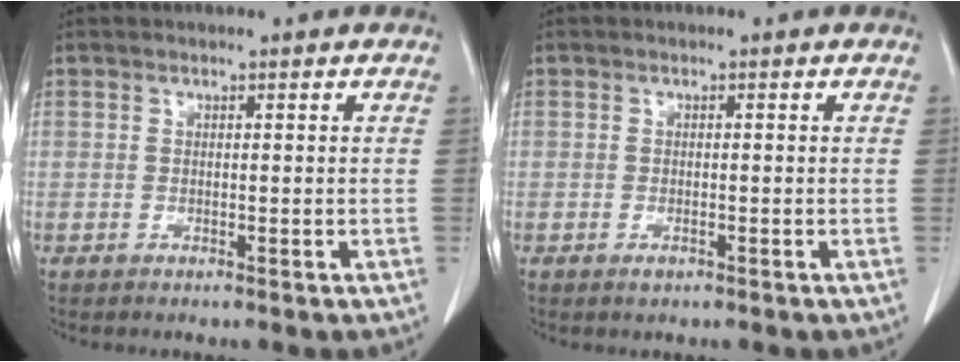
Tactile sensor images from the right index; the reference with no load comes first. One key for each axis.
{"total": 1.0, "fx": -0.5, "fy": 0.3, "fz": 0.8, "tx": -0.014, "ty": -0.002, "tz": -0.004}